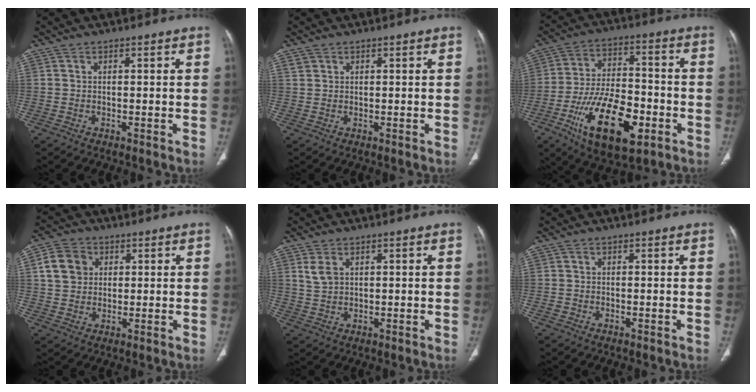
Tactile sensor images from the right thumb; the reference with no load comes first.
{"total": 1.1, "force": [0.6, 0.9, 0.2], "torque": [0.006, 0.001, 0.009]}
{"total": 19.9, "force": [-8.0, 9.6, 15.5], "torque": [-0.250, 0.026, -0.128]}
{"total": 7.4, "force": [2.0, 6.2, 3.6], "torque": [-0.044, 0.002, 0.034]}
{"total": 3.0, "force": [1.4, 1.9, 1.9], "torque": [-0.036, -0.003, 0.036]}
{"total": 0.9, "force": [-0.5, 0.6, 0.4], "torque": [-0.008, 0.002, -0.010]}